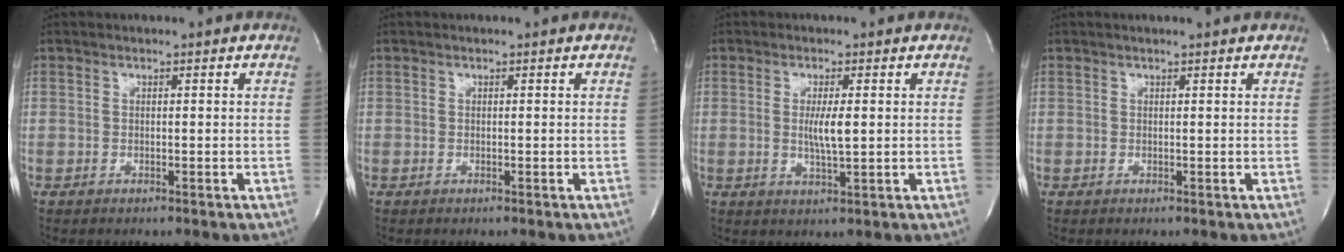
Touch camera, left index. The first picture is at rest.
{"total": 0.0}
{"total": 3.8, "force": [-0.1, 0.4, 3.8], "torque": [-0.073, -0.009, -0.001]}
{"total": 1.1, "force": [0.9, -0.2, 0.5], "torque": [-0.014, 0.006, 0.016]}